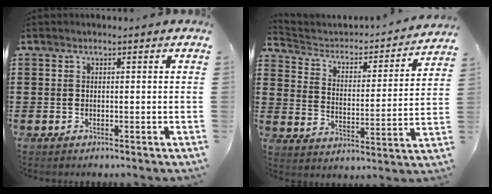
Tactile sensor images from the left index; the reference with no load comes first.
{"total": 2.7, "force": [2.2, 1.5, 0.7], "torque": [-0.033, -0.020, 0.027]}